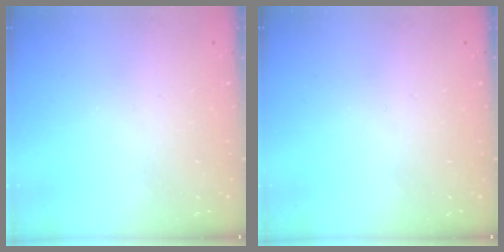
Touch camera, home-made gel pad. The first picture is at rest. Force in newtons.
{"total": 0.0}